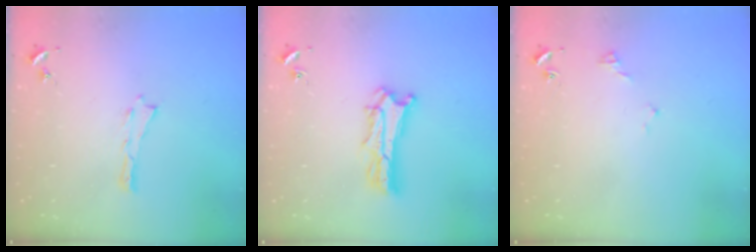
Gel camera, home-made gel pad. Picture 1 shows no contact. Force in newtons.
{"total": 4.6, "press": 4.6, "slide": 0.4}
{"total": 2.9, "press": 2.9, "slide": 0.3}